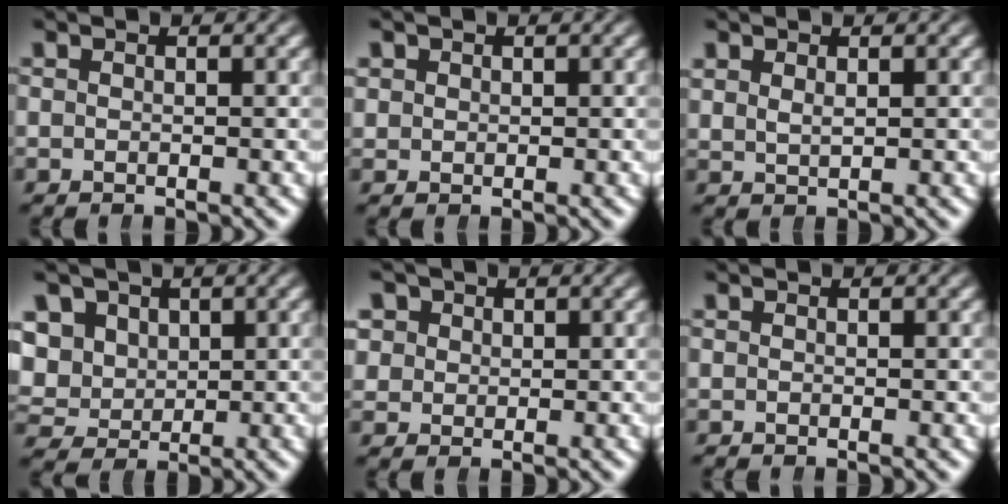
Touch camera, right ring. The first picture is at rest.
{"total": 1.2, "force": [0.8, 0.8, 0.3], "torque": [-0.009, -0.007, 0.024]}
{"total": 1.3, "force": [1.2, 0.1, 0.5], "torque": [-0.011, -0.004, 0.033]}
{"total": 8.4, "force": [1.0, 7.6, 3.5], "torque": [-0.094, -0.029, 0.024]}
{"total": 3.8, "force": [1.5, 3.3, 1.4], "torque": [-0.037, -0.007, 0.033]}
{"total": 0.0}